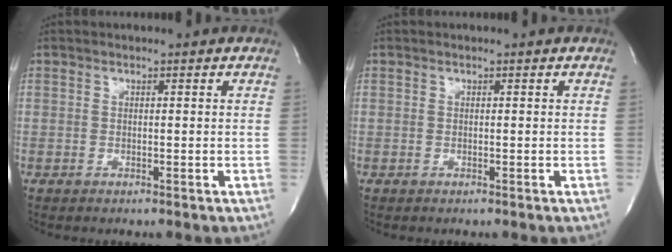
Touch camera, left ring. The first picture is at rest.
{"total": 0.0}